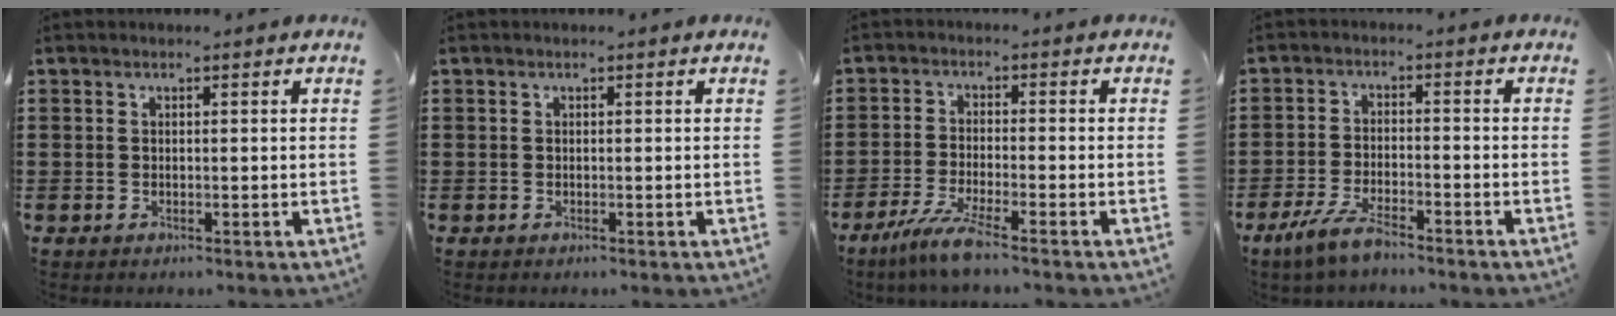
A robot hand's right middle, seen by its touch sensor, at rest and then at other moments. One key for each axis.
{"total": 0.0}
{"total": 5.8, "fx": -4.3, "fy": 0.1, "fz": 3.9, "tx": -0.088, "ty": -0.018, "tz": -0.083}
{"total": 5.3, "fx": -4.1, "fy": 1.2, "fz": 3.1, "tx": -0.077, "ty": -0.006, "tz": -0.083}